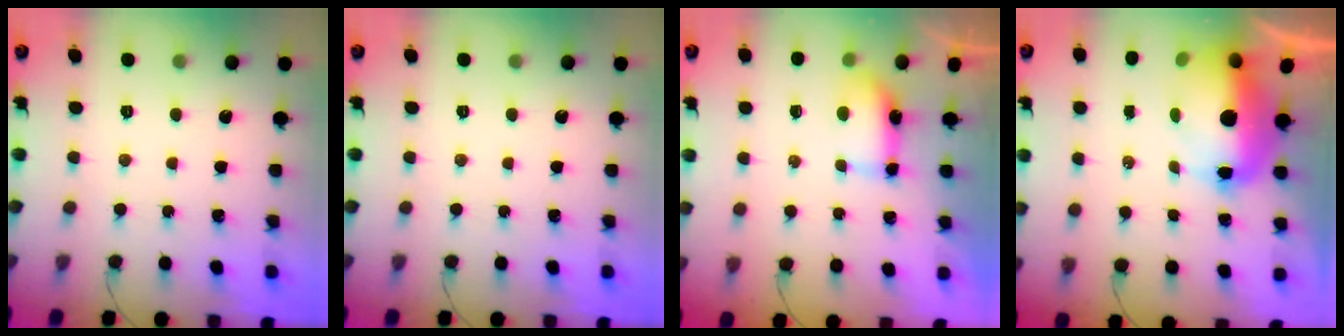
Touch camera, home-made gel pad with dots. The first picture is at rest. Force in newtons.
{"total": 0.0}
{"total": 6.1, "press": 6.0, "slide": 1.1}
{"total": 16.6, "press": 14.5, "slide": 8.2}